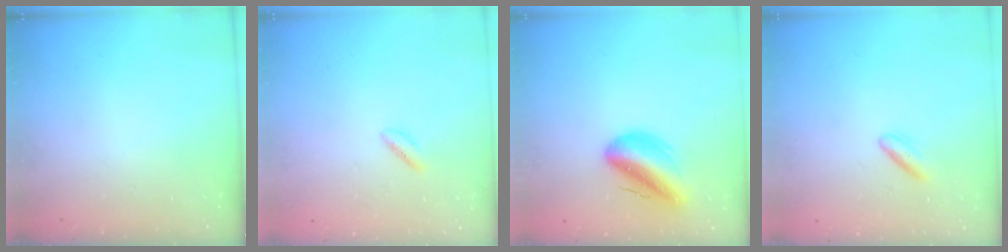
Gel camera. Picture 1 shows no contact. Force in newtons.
{"total": 1.9, "press": 1.7, "slide": 1.0}
{"total": 12.4, "press": 11.9, "slide": 3.5}
{"total": 3.0, "press": 2.7, "slide": 1.2}